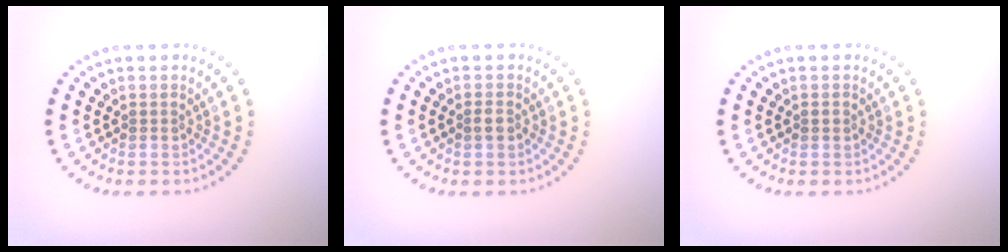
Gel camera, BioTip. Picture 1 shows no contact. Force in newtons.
{"total": 1.1, "press": 1.0, "slide": 0.4}
{"total": 0.5, "press": 0.5, "slide": 0.2}